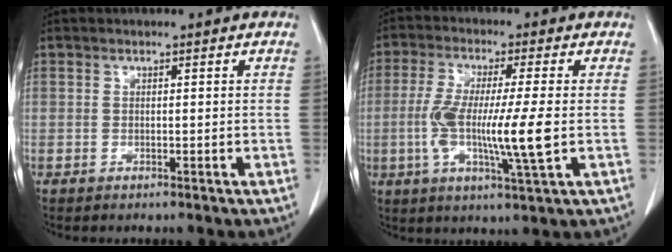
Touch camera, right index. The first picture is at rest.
{"total": 11.5, "force": [-1.3, 0.5, 11.4], "torque": [-0.216, -0.012, -0.026]}